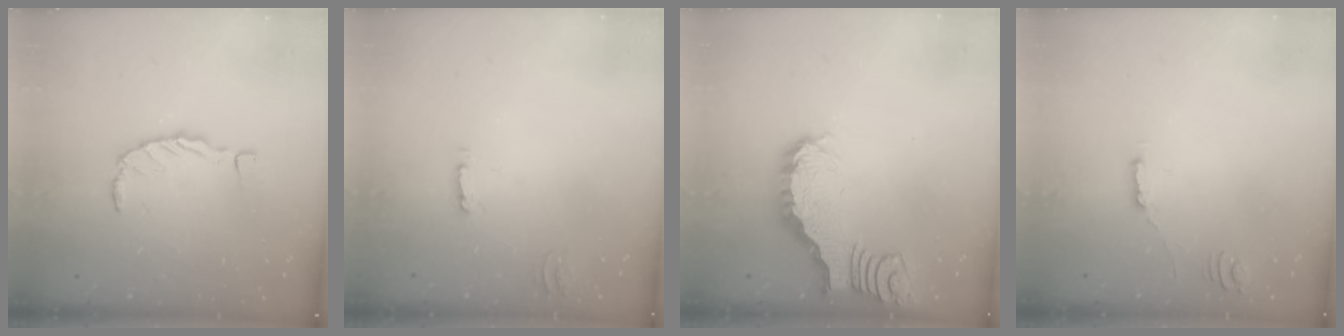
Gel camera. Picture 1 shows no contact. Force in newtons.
{"total": 2.5, "press": 2.5, "slide": 0.2}
{"total": 2.5, "press": 2.4, "slide": 0.5}
{"total": 0.9, "press": 0.9, "slide": 0.3}